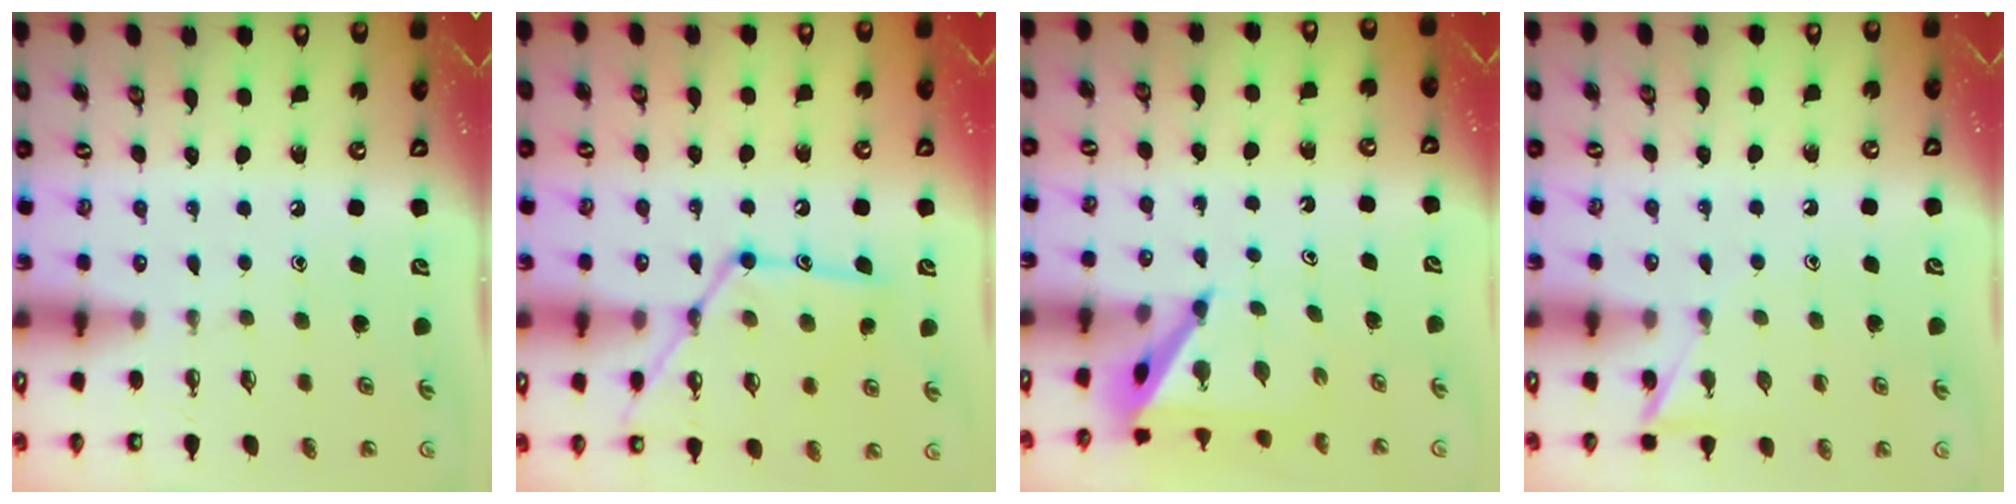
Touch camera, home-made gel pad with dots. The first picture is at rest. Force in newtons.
{"total": 16.8, "press": 16.7, "slide": 1.6}
{"total": 5.1, "press": 5.0, "slide": 0.4}
{"total": 6.8, "press": 6.8, "slide": 0.5}